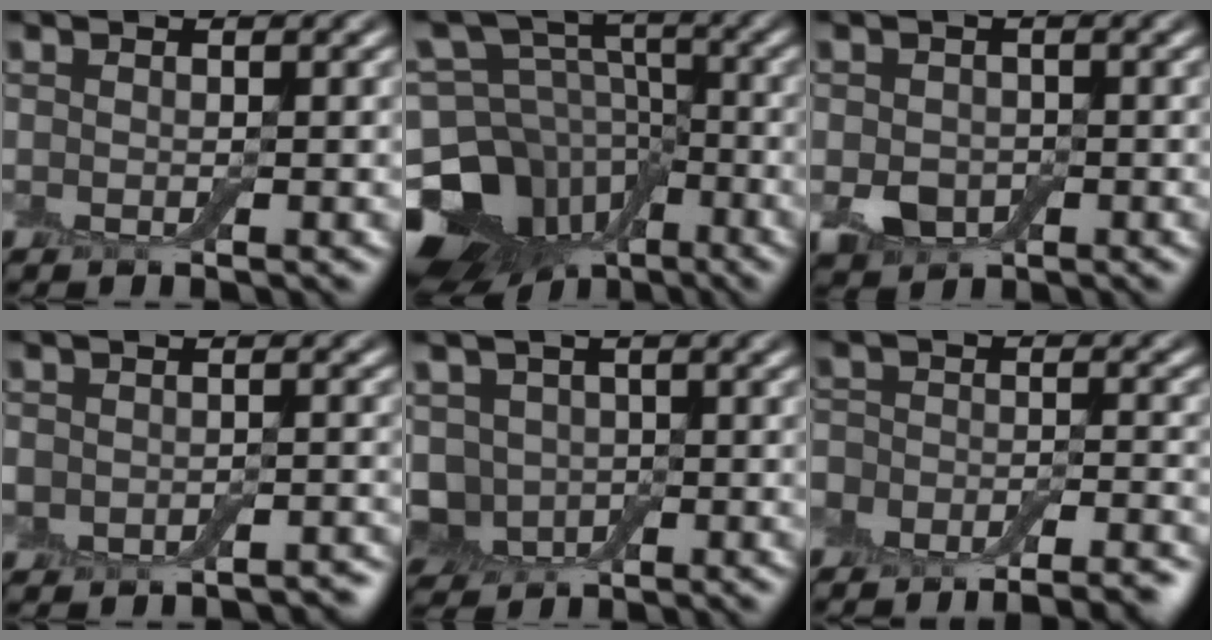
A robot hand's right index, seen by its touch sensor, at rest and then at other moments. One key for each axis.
{"total": 12.8, "fx": -7.9, "fy": 9.1, "fz": 4.2, "tx": -0.093, "ty": 0.000, "tz": -0.129}
{"total": 2.8, "fx": -0.6, "fy": 2.3, "fz": 1.5, "tx": -0.031, "ty": -0.006, "tz": -0.015}
{"total": 4.9, "fx": -3.4, "fy": 3.3, "fz": 1.3, "tx": -0.003, "ty": -0.004, "tz": -0.047}
{"total": 4.3, "fx": -1.1, "fy": 3.7, "fz": 1.9, "tx": -0.031, "ty": -0.006, "tz": -0.033}
{"total": 11.8, "fx": -10.1, "fy": 5.0, "fz": 3.6, "tx": -0.049, "ty": -0.012, "tz": -0.127}